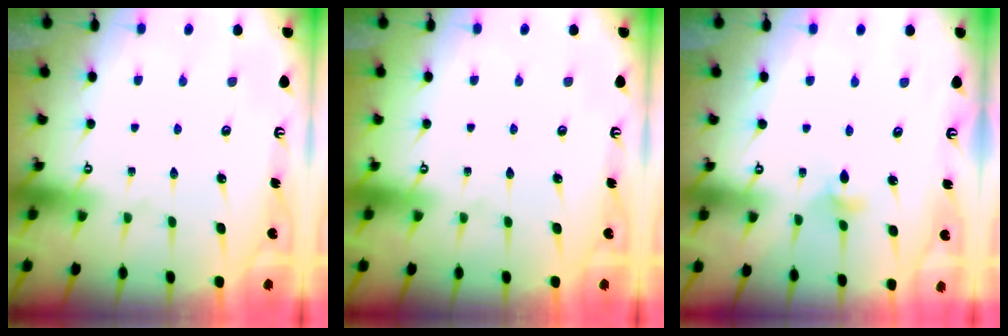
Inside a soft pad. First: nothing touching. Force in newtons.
{"total": 0.0}
{"total": 3.9, "press": 3.9, "slide": 0.5}